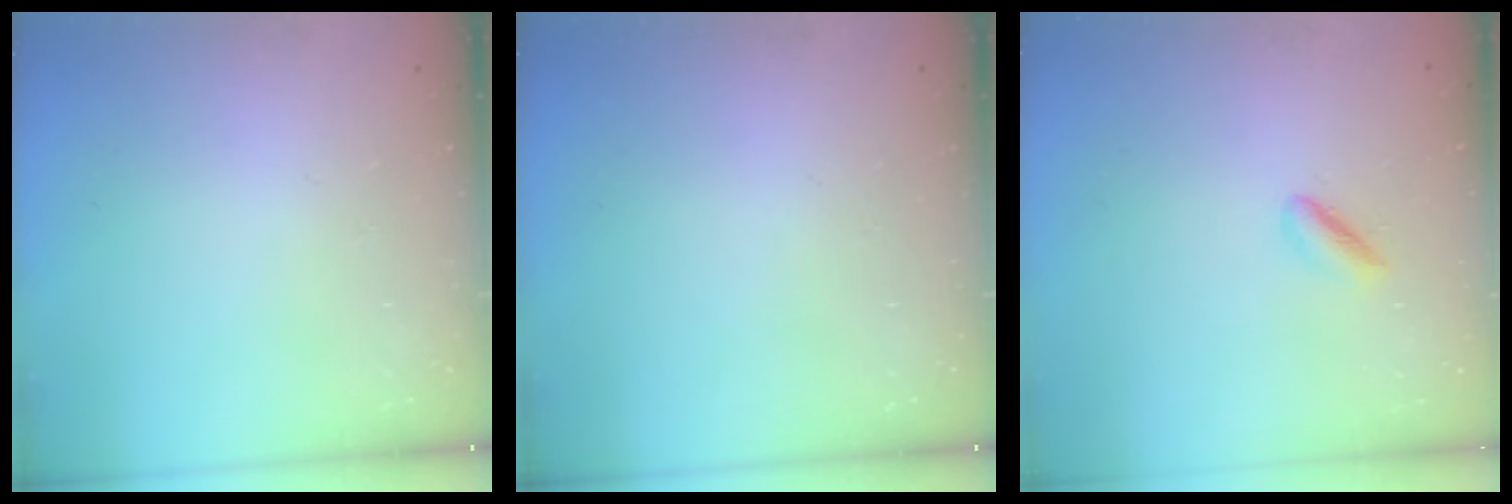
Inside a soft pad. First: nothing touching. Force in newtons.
{"total": 0.0}
{"total": 2.2, "press": 2.0, "slide": 1.0}